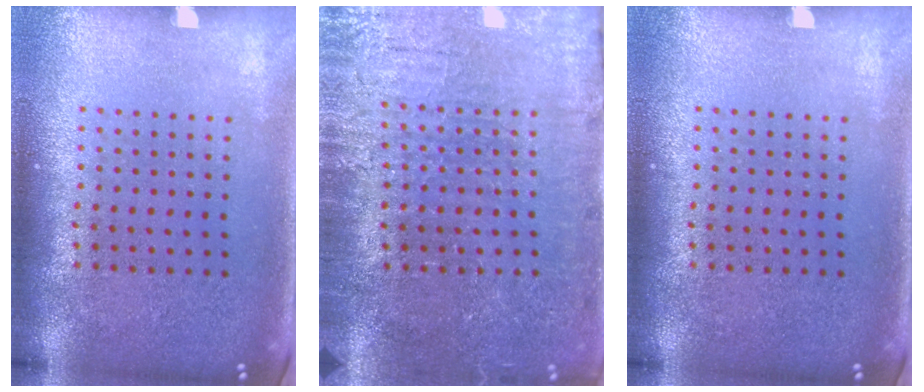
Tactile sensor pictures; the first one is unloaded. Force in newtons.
{"total": 3.8, "press": 3.7, "slide": 0.9}
{"total": 0.0}